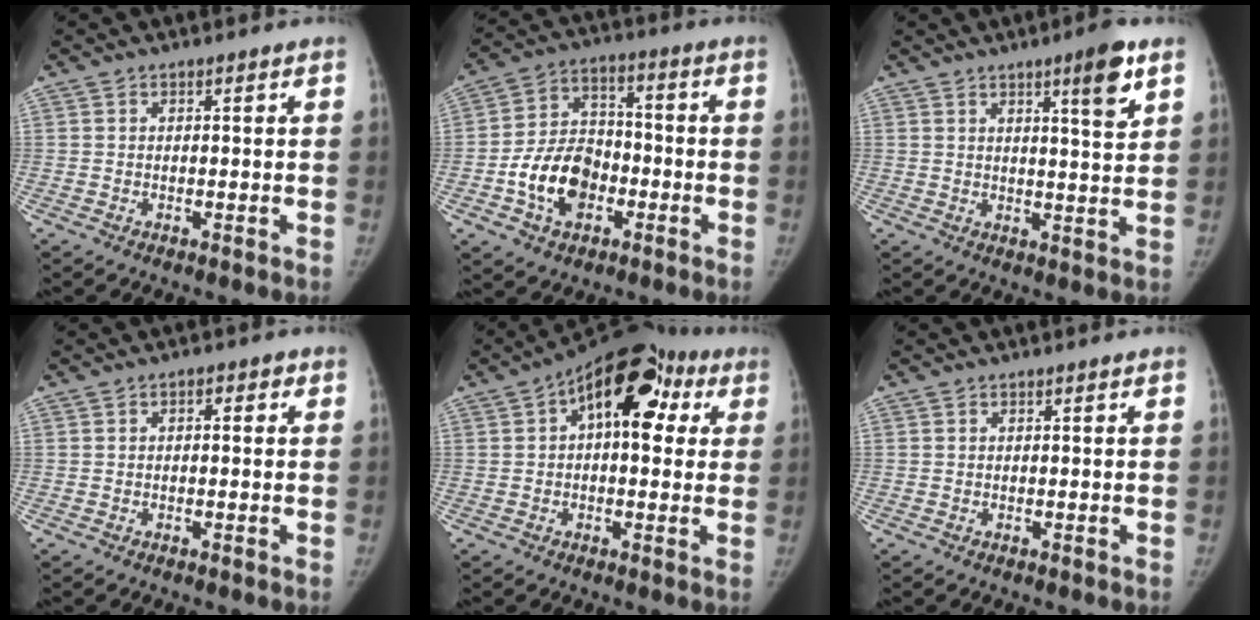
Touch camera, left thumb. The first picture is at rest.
{"total": 12.8, "force": [-4.2, 9.1, 8.0], "torque": [-0.115, 0.029, -0.076]}
{"total": 7.1, "force": [3.9, 0.9, 5.9], "torque": [-0.079, -0.025, 0.057]}
{"total": 2.0, "force": [0.4, 1.2, 1.6], "torque": [-0.010, 0.005, -0.002]}
{"total": 15.8, "force": [4.5, 8.8, 12.4], "torque": [-0.136, 0.032, 0.052]}
{"total": 0.0}